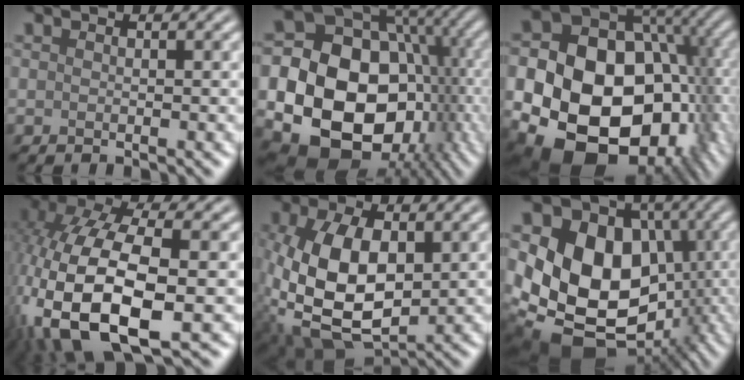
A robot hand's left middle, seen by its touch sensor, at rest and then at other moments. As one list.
[{"total": 21.6, "force": [-3.0, 18.1, 11.4], "torque": [-0.195, -0.014, -0.065]}, {"total": 23.6, "force": [-4.2, 18.7, 13.7], "torque": [-0.237, -0.006, -0.091]}, {"total": 13.4, "force": [-3.6, 6.3, 11.2], "torque": [-0.255, -0.012, -0.062]}, {"total": 10.6, "force": [-0.3, 6.0, 8.7], "torque": [-0.197, -0.006, -0.005]}, {"total": 16.5, "force": [-1.2, 13.1, 9.9], "torque": [-0.158, -0.007, -0.026]}]